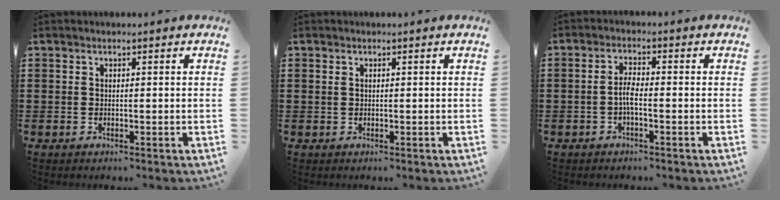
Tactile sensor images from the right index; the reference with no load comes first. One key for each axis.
{"total": 0.5, "fx": 0.2, "fy": 0.3, "fz": 0.4, "tx": -0.008, "ty": 0.002, "tz": 0.004}
{"total": 3.0, "fx": -0.9, "fy": 0.7, "fz": 2.7, "tx": -0.066, "ty": -0.003, "tz": -0.022}